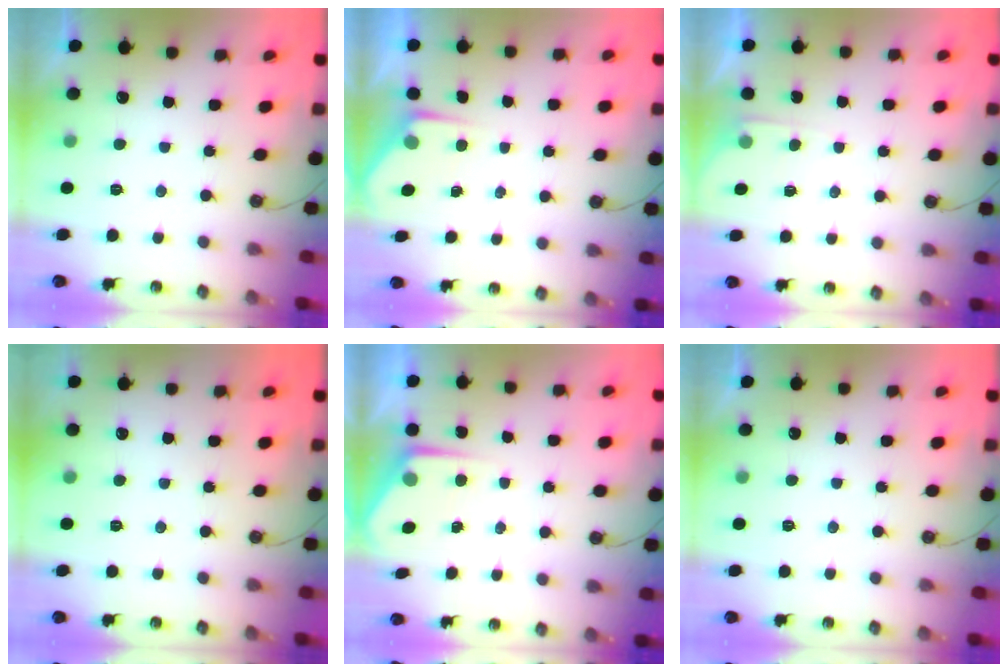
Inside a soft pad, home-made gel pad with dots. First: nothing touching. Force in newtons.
{"total": 2.9, "press": 2.9, "slide": 0.5}
{"total": 2.7, "press": 2.7, "slide": 0.4}
{"total": 0.0}
{"total": 4.8, "press": 4.7, "slide": 0.4}
{"total": 0.0}